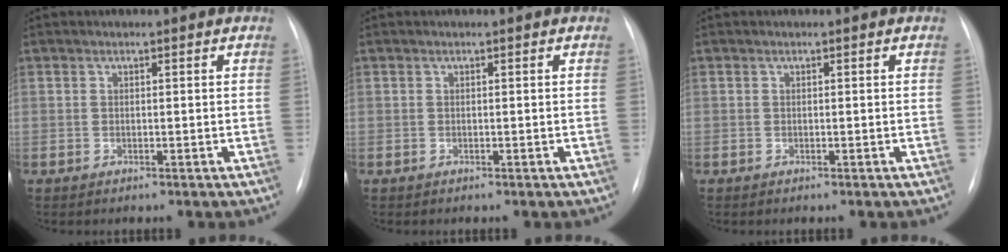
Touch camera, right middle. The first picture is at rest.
{"total": 0.0}
{"total": 0.0}